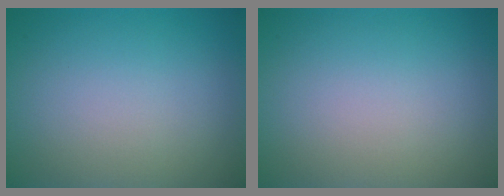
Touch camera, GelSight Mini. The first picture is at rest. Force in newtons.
{"total": 0.0}